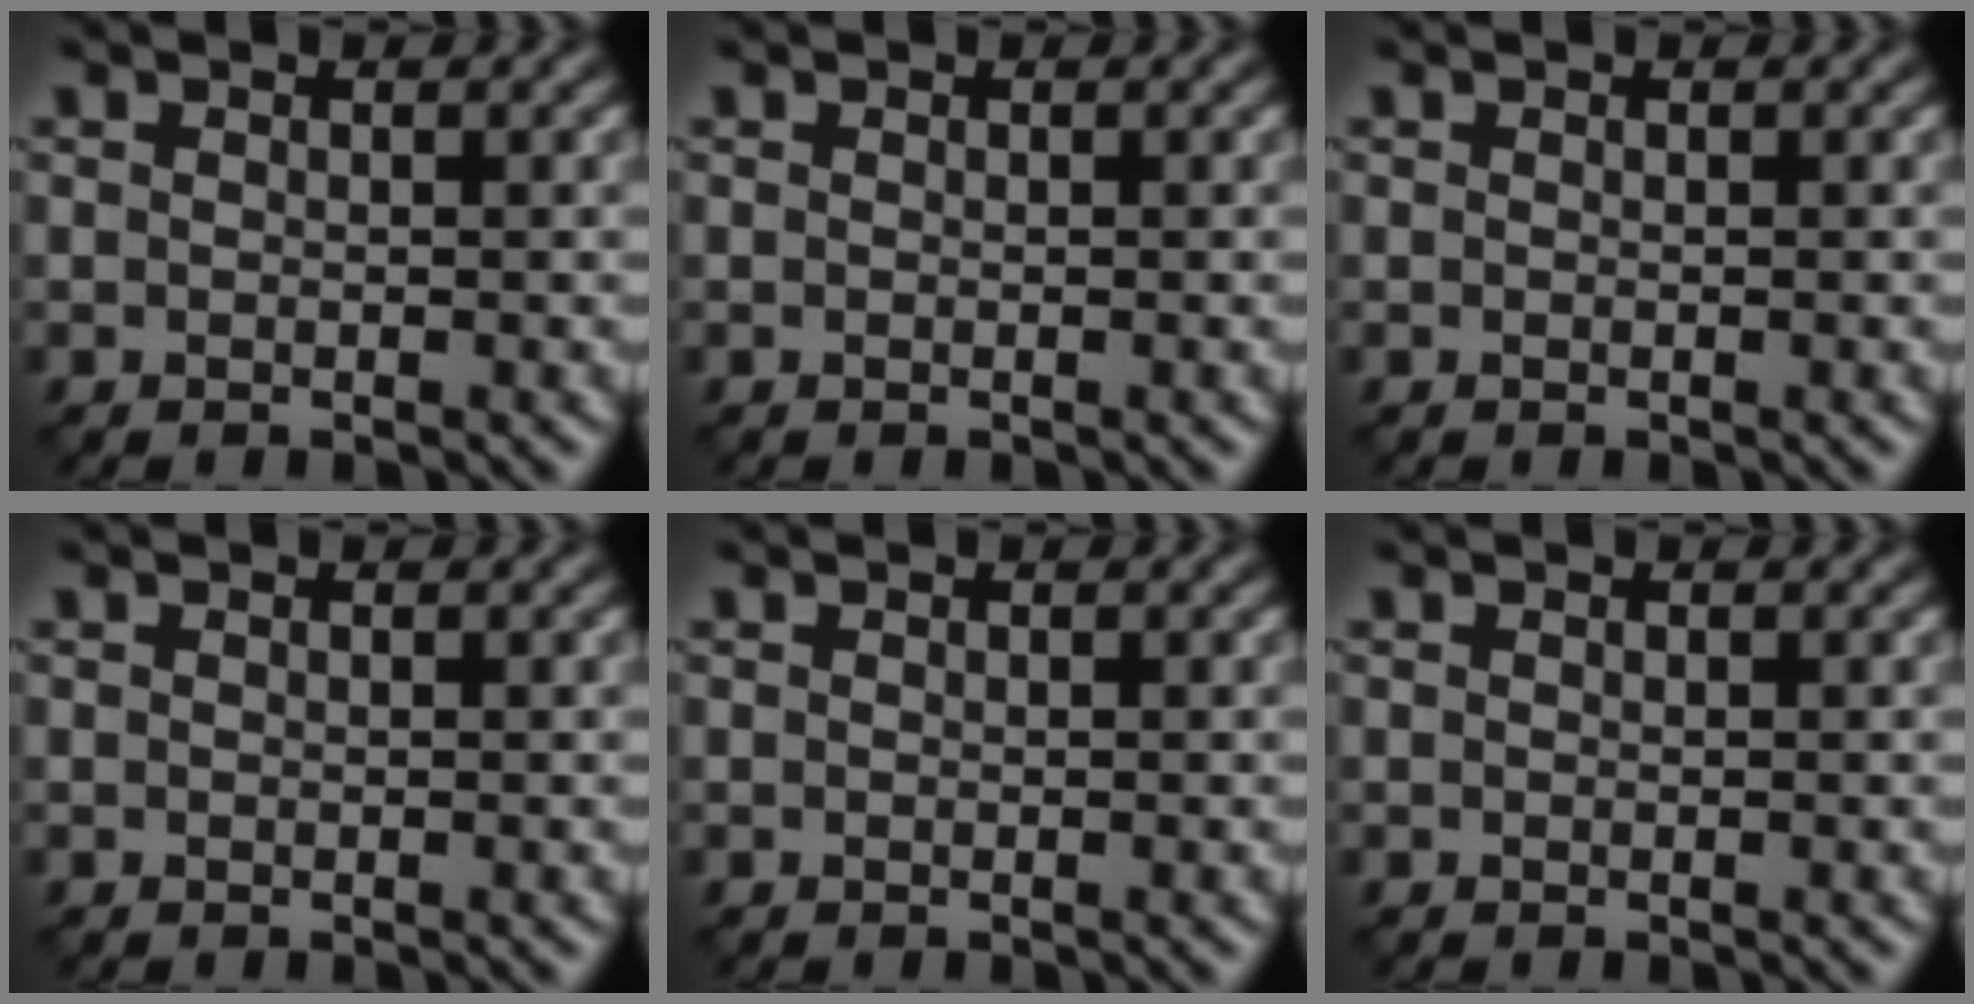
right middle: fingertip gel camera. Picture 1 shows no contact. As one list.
[{"total": 0.0}, {"total": 0.0}, {"total": 0.0}, {"total": 0.0}, {"total": 0.0}]